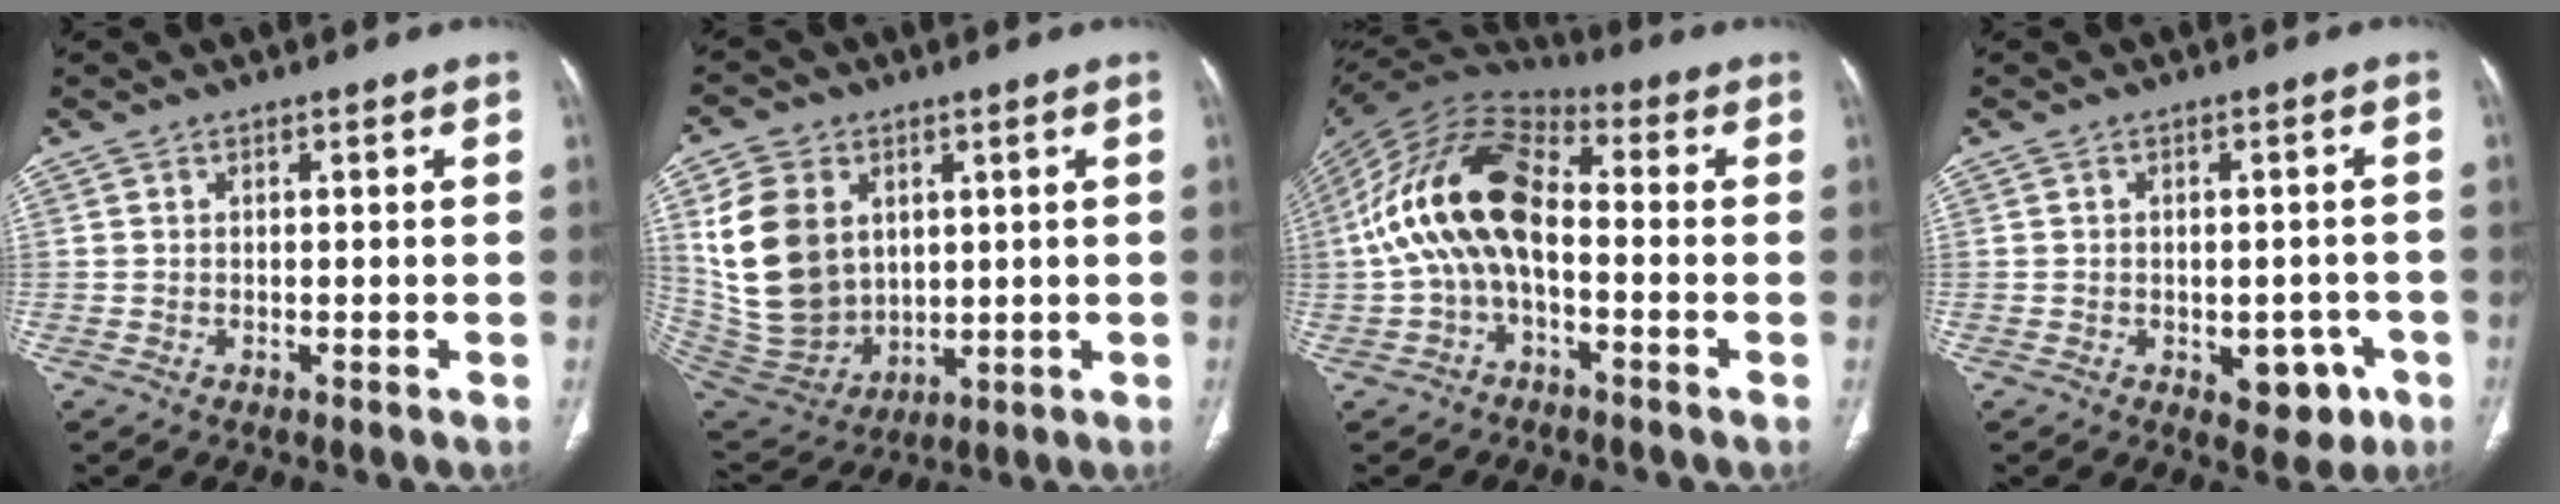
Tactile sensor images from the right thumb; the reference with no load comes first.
{"total": 17.6, "force": [4.5, 13.3, 10.6], "torque": [-0.188, -0.020, 0.111]}
{"total": 16.7, "force": [-1.3, 9.3, 13.7], "torque": [-0.257, 0.042, -0.034]}
{"total": 6.5, "force": [-2.5, 4.2, 4.3], "torque": [-0.022, 0.012, -0.023]}